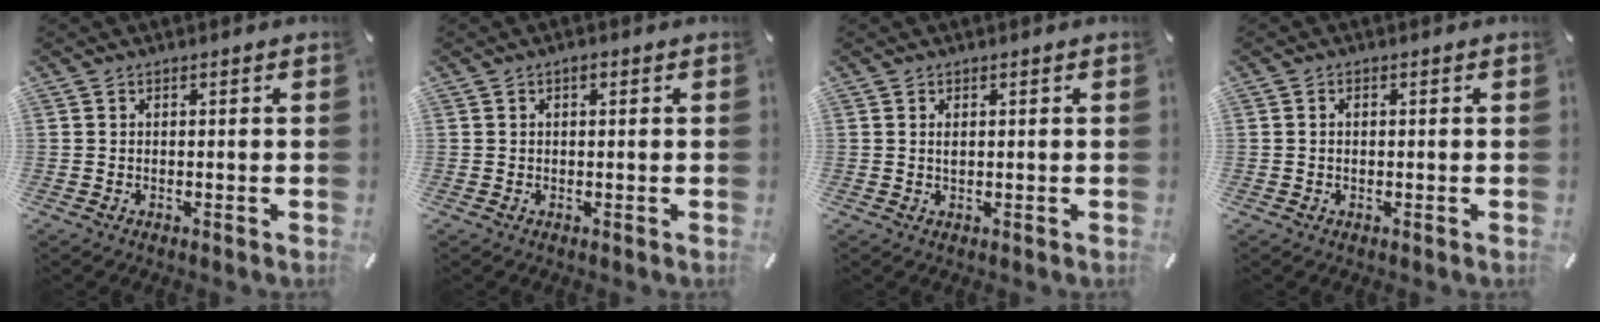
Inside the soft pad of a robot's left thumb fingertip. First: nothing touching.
{"total": 0.9, "force": [0.3, 0.5, 0.7], "torque": [-0.014, 0.005, 0.003]}
{"total": 1.1, "force": [0.3, 0.4, 1.0], "torque": [-0.020, 0.000, 0.005]}
{"total": 0.7, "force": [0.0, 0.5, 0.5], "torque": [-0.010, 0.004, -0.001]}